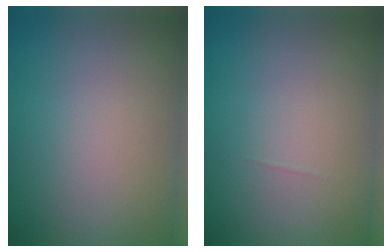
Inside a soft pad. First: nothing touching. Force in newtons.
{"total": 0.0}